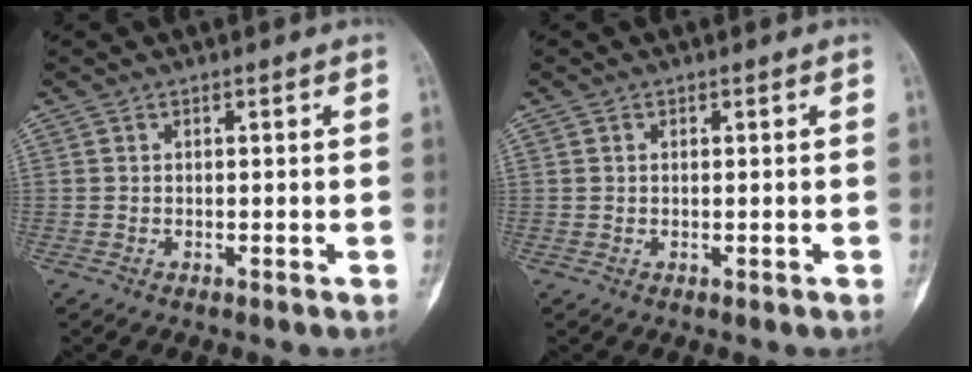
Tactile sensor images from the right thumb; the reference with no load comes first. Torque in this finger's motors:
{"motor_torque": [0.05, 0.02, -0.08, -0.04, -0.01]}